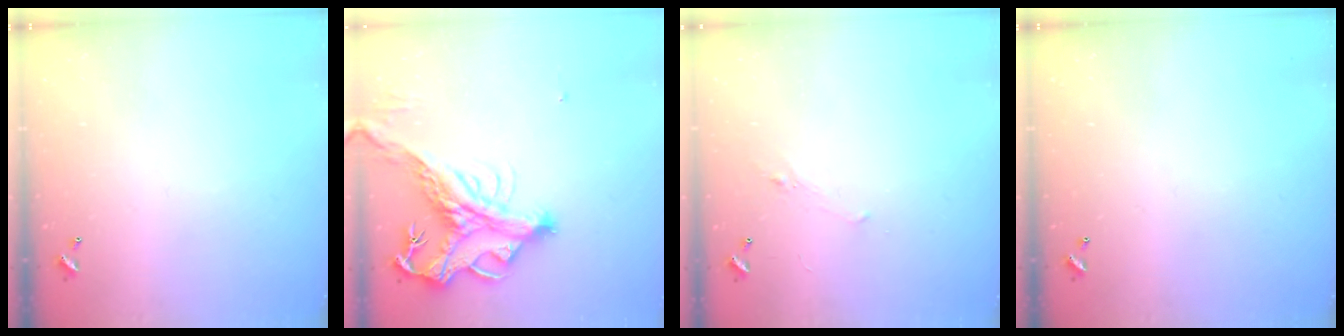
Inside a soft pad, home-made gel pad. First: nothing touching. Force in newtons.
{"total": 6.6, "press": 6.3, "slide": 1.9}
{"total": 0.7, "press": 0.2, "slide": 0.6}
{"total": 0.0}